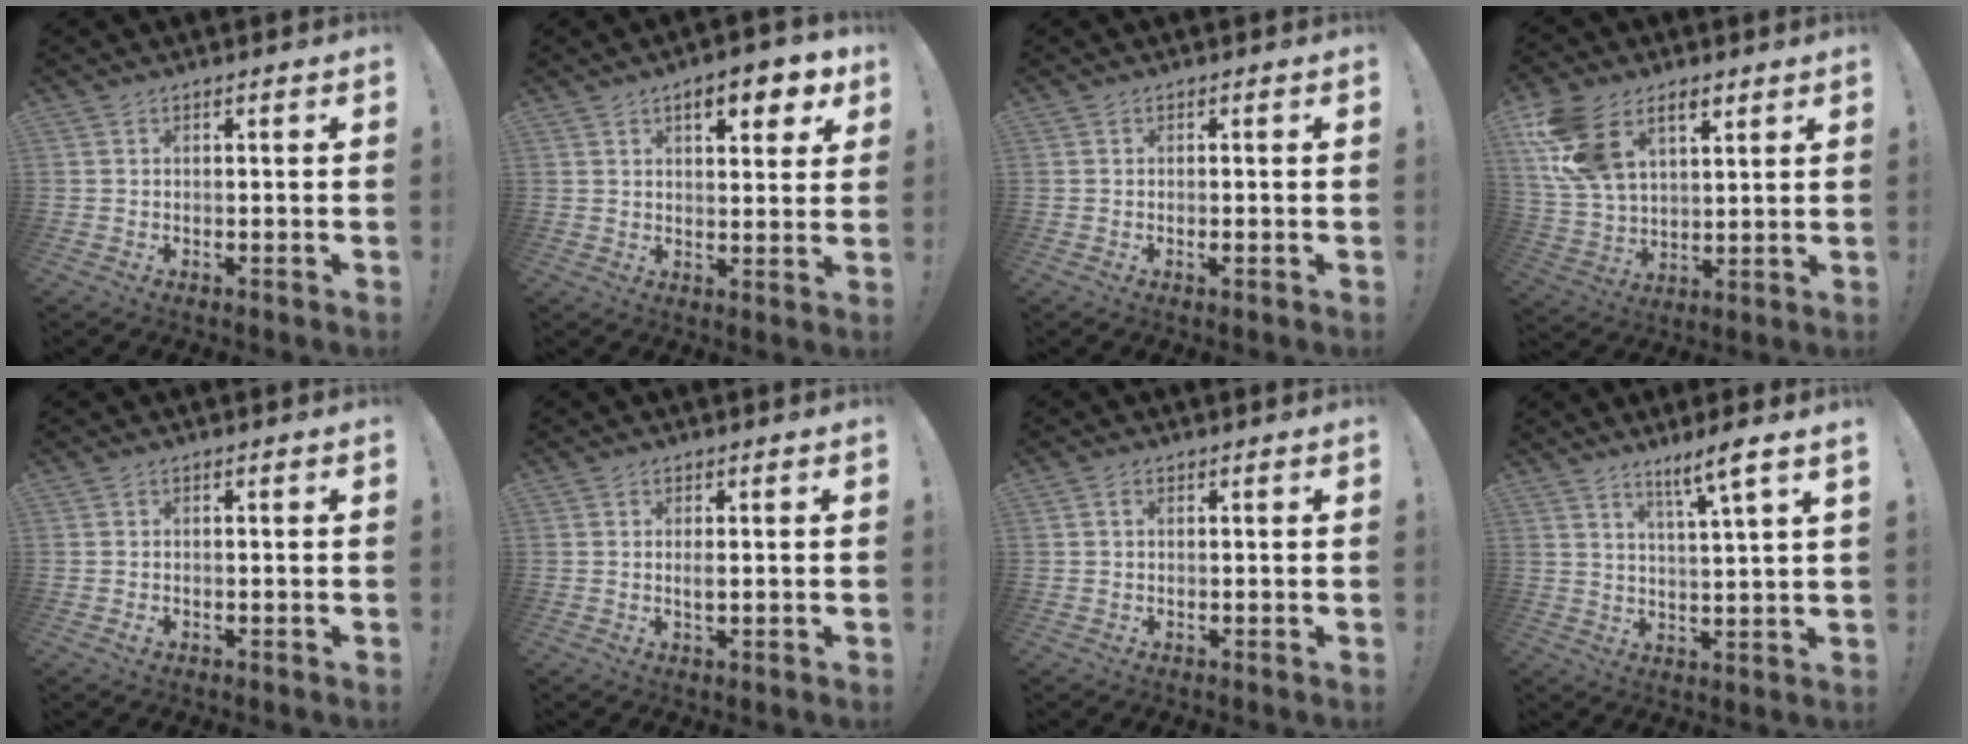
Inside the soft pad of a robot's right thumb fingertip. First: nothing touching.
{"total": 8.7, "force": [4.8, 2.9, 6.7], "torque": [-0.080, -0.020, 0.075]}
{"total": 0.7, "force": [-0.3, 0.0, 0.6], "torque": [-0.016, 0.000, -0.003]}
{"total": 16.2, "force": [8.1, 10.3, 9.5], "torque": [-0.189, -0.031, 0.153]}
{"total": 0.9, "force": [-0.5, 0.5, 0.5], "torque": [-0.006, 0.001, -0.009]}
{"total": 1.8, "force": [0.0, 0.4, 1.8], "torque": [-0.029, -0.002, -0.002]}
{"total": 0.9, "force": [0.2, 0.5, 0.7], "torque": [-0.009, 0.002, 0.001]}
{"total": 6.9, "force": [4.6, -1.1, 5.1], "torque": [-0.077, -0.029, 0.068]}